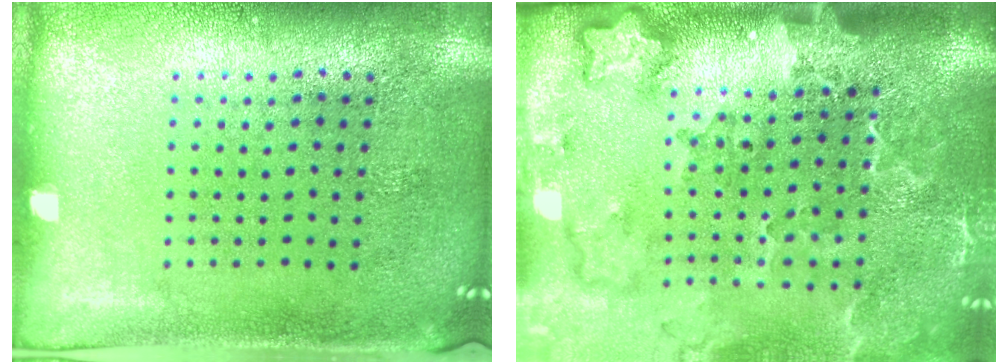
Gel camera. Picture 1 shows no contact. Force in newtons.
{"total": 3.3, "press": 2.4, "slide": 2.2}